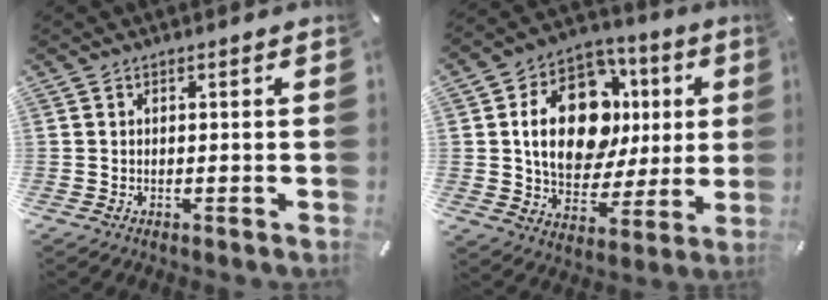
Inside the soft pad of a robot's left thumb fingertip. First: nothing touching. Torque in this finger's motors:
{"motor_torque": [2.36, 2.20, 1.65, -0.50, 0.52]}